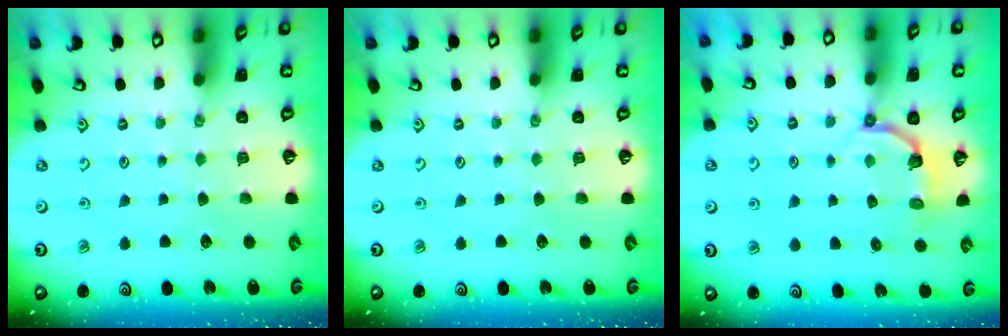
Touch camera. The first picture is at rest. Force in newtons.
{"total": 0.0}
{"total": 3.5, "press": 1.8, "slide": 3.1}